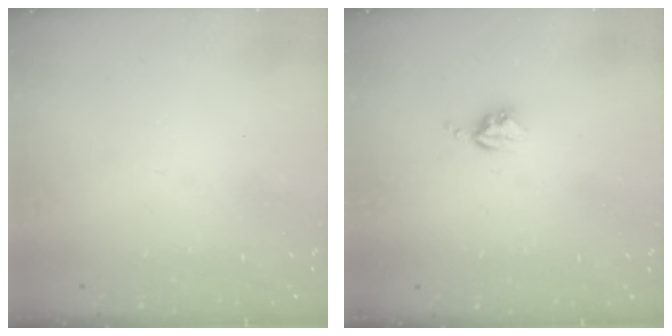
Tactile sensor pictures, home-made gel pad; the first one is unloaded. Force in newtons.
{"total": 3.9, "press": 3.9, "slide": 0.5}